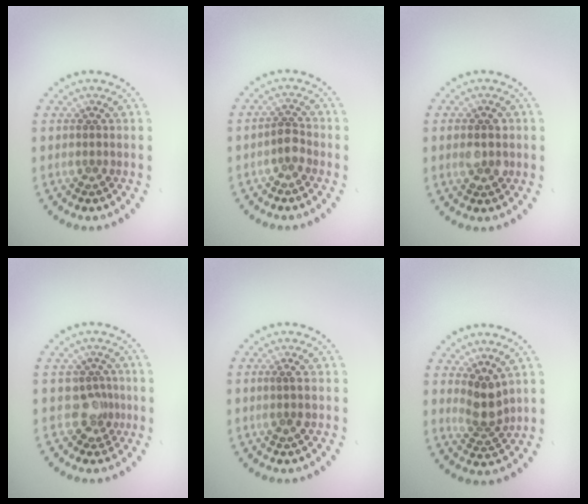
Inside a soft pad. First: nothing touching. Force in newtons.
{"total": 1.5, "press": 1.3, "slide": 0.7}
{"total": 2.8, "press": 2.8, "slide": 0.1}
{"total": 2.0, "press": 1.6, "slide": 1.3}
{"total": 1.4, "press": 1.1, "slide": 0.9}
{"total": 2.7, "press": 2.1, "slide": 1.6}